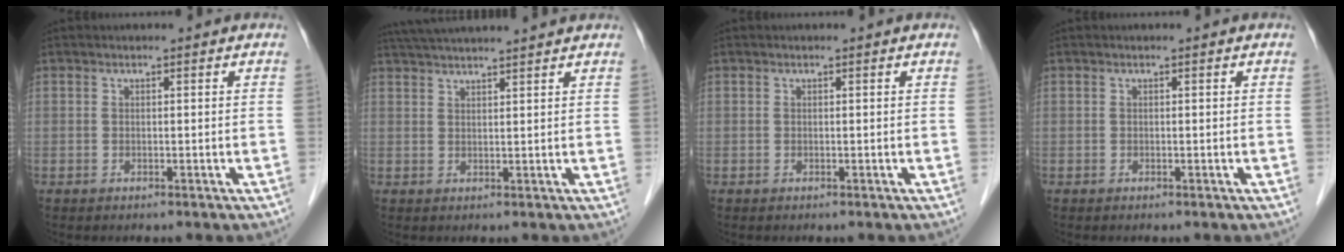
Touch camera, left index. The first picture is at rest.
{"total": 10.7, "force": [9.8, -0.5, 4.3], "torque": [-0.077, 0.035, 0.143]}
{"total": 0.0}
{"total": 0.0}